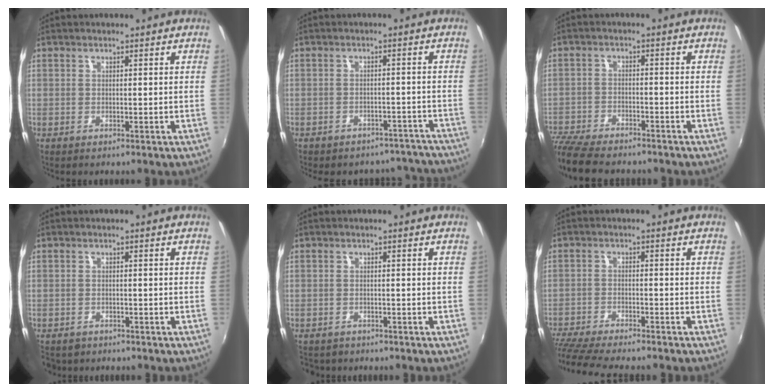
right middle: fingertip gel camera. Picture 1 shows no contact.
{"total": 12.1, "force": [-10.8, 4.9, 2.2], "torque": [-0.049, 0.020, -0.117]}
{"total": 12.4, "force": [-10.7, 3.6, 5.1], "torque": [-0.136, -0.031, -0.188]}
{"total": 3.7, "force": [-2.5, 2.4, 1.2], "torque": [-0.035, -0.010, -0.039]}
{"total": 3.0, "force": [-2.3, 1.9, 0.7], "torque": [-0.023, -0.009, -0.037]}
{"total": 11.8, "force": [-10.4, 1.3, 5.3], "torque": [-0.134, -0.030, -0.179]}